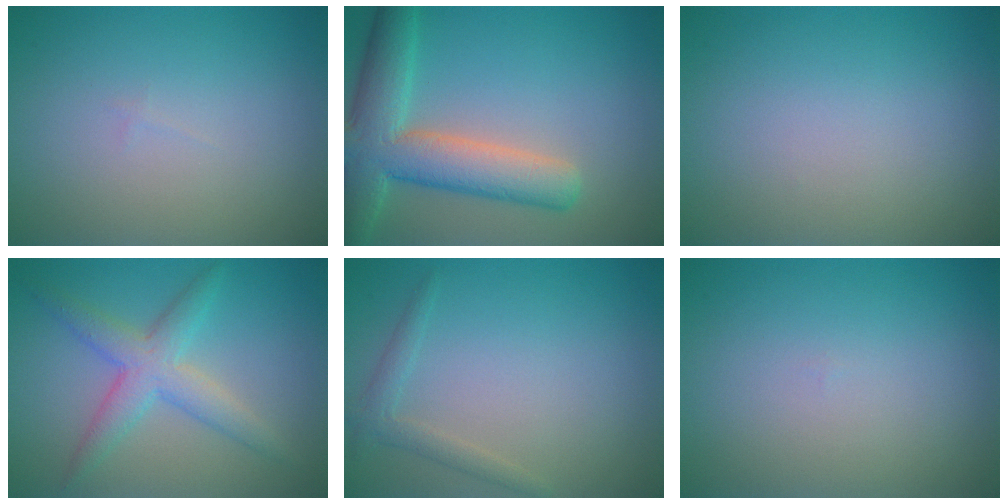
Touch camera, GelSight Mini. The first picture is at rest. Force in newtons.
{"total": 7.8, "press": 7.8, "slide": 0.5}
{"total": 0.0}
{"total": 4.1, "press": 4.1, "slide": 0.1}
{"total": 1.6, "press": 1.6, "slide": 0.1}
{"total": 0.0}